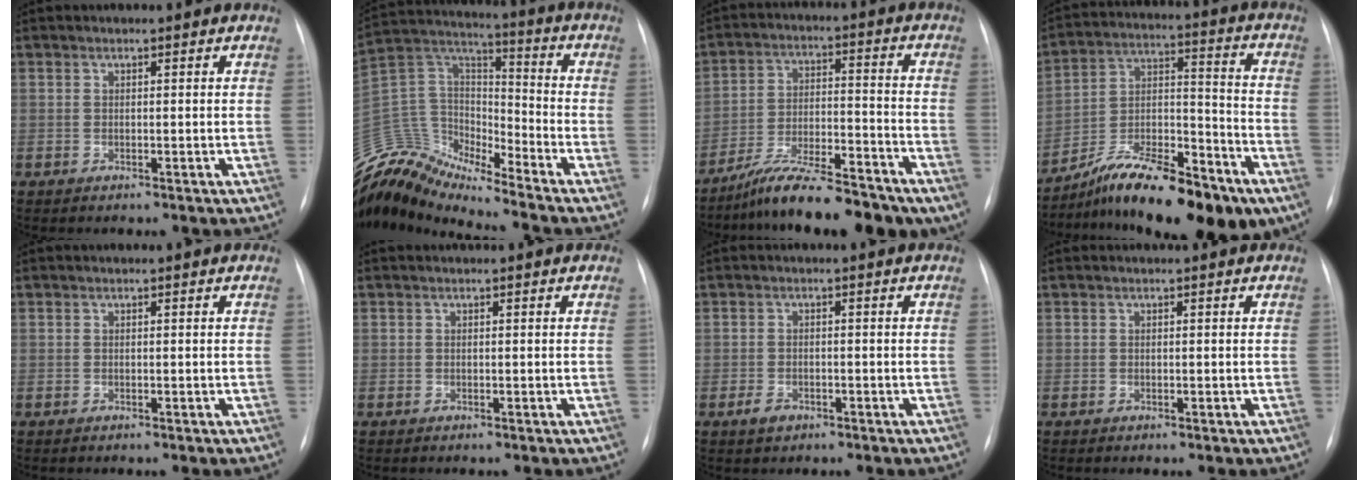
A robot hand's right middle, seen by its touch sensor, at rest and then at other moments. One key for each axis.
{"total": 12.9, "fx": -12.6, "fy": 1.6, "fz": 2.2, "tx": -0.048, "ty": 0.074, "tz": -0.247}
{"total": 14.4, "fx": -11.3, "fy": 3.1, "fz": 8.5, "tx": -0.134, "ty": 0.006, "tz": -0.189}
{"total": 19.7, "fx": -13.5, "fy": 5.0, "fz": 13.4, "tx": -0.185, "ty": 0.023, "tz": -0.219}
{"total": 0.0}
{"total": 0.0}
{"total": 2.1, "fx": -1.2, "fy": 1.2, "fz": 1.1, "tx": -0.021, "ty": 0.002, "tz": -0.015}
{"total": 0.0}